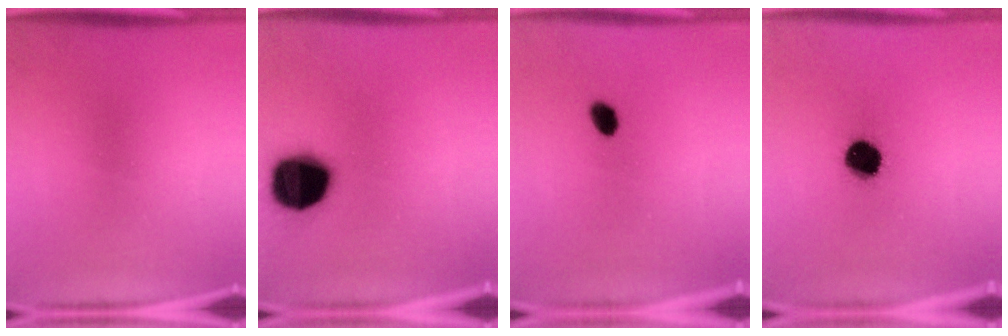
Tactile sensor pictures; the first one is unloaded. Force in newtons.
{"total": 19.4}
{"total": 2.7}
{"total": 10.0}